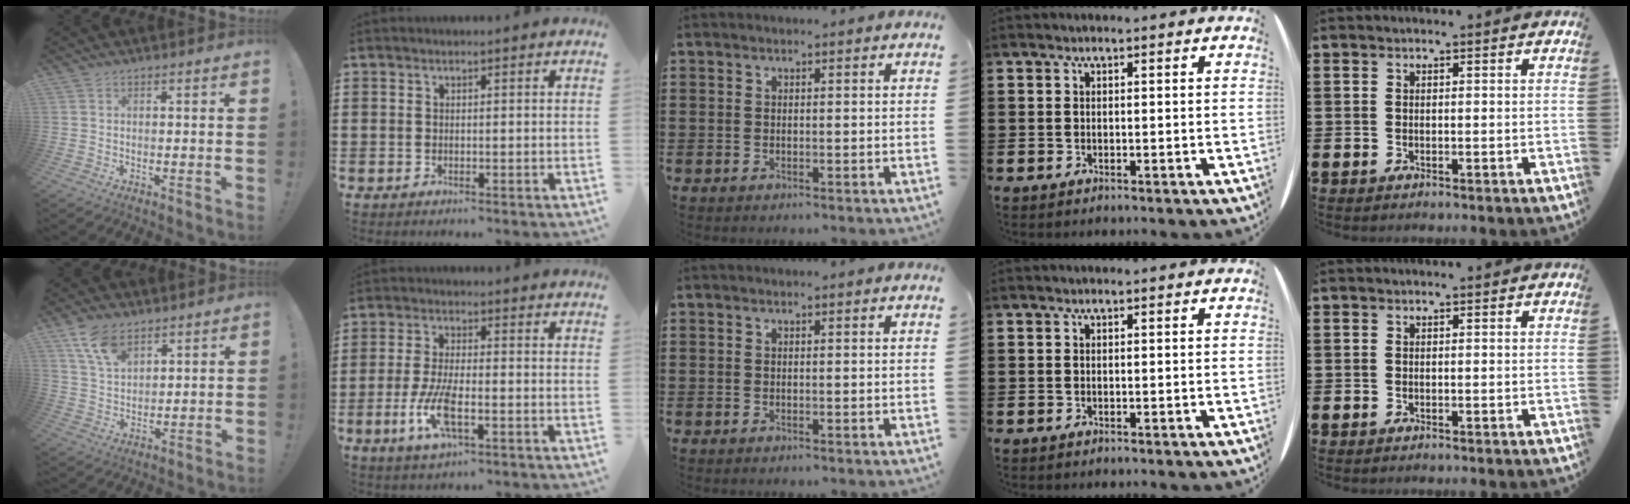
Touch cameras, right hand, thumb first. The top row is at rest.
{"thumb": {"total": 9.6, "force": [6.3, 5.4, 4.9], "torque": [-0.098, -0.022, 0.123]}, "index": {"total": 7.2, "force": [-2.5, 2.3, 6.4], "torque": [-0.144, -0.015, -0.047]}}